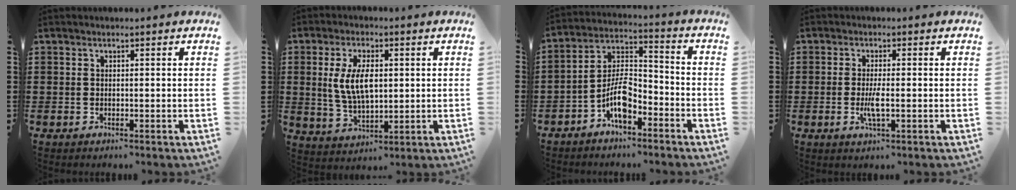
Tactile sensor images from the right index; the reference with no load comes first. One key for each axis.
{"total": 7.7, "fx": 1.0, "fy": 3.8, "fz": 6.7, "tx": -0.130, "ty": 0.005, "tz": 0.014}
{"total": 7.8, "fx": -4.4, "fy": 3.3, "fz": 5.5, "tx": -0.120, "ty": 0.006, "tz": -0.087}
{"total": 3.3, "fx": -0.8, "fy": 0.6, "fz": 3.1, "tx": -0.068, "ty": -0.006, "tz": -0.019}